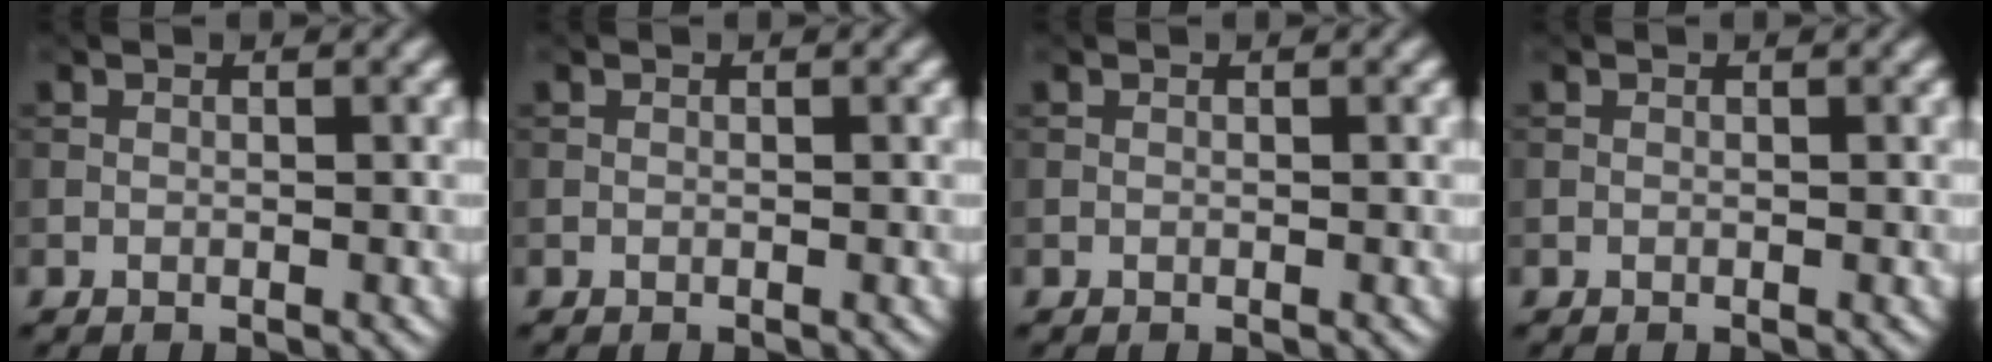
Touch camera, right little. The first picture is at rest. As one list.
[{"total": 0.0}, {"total": 0.0}, {"total": 0.0}]